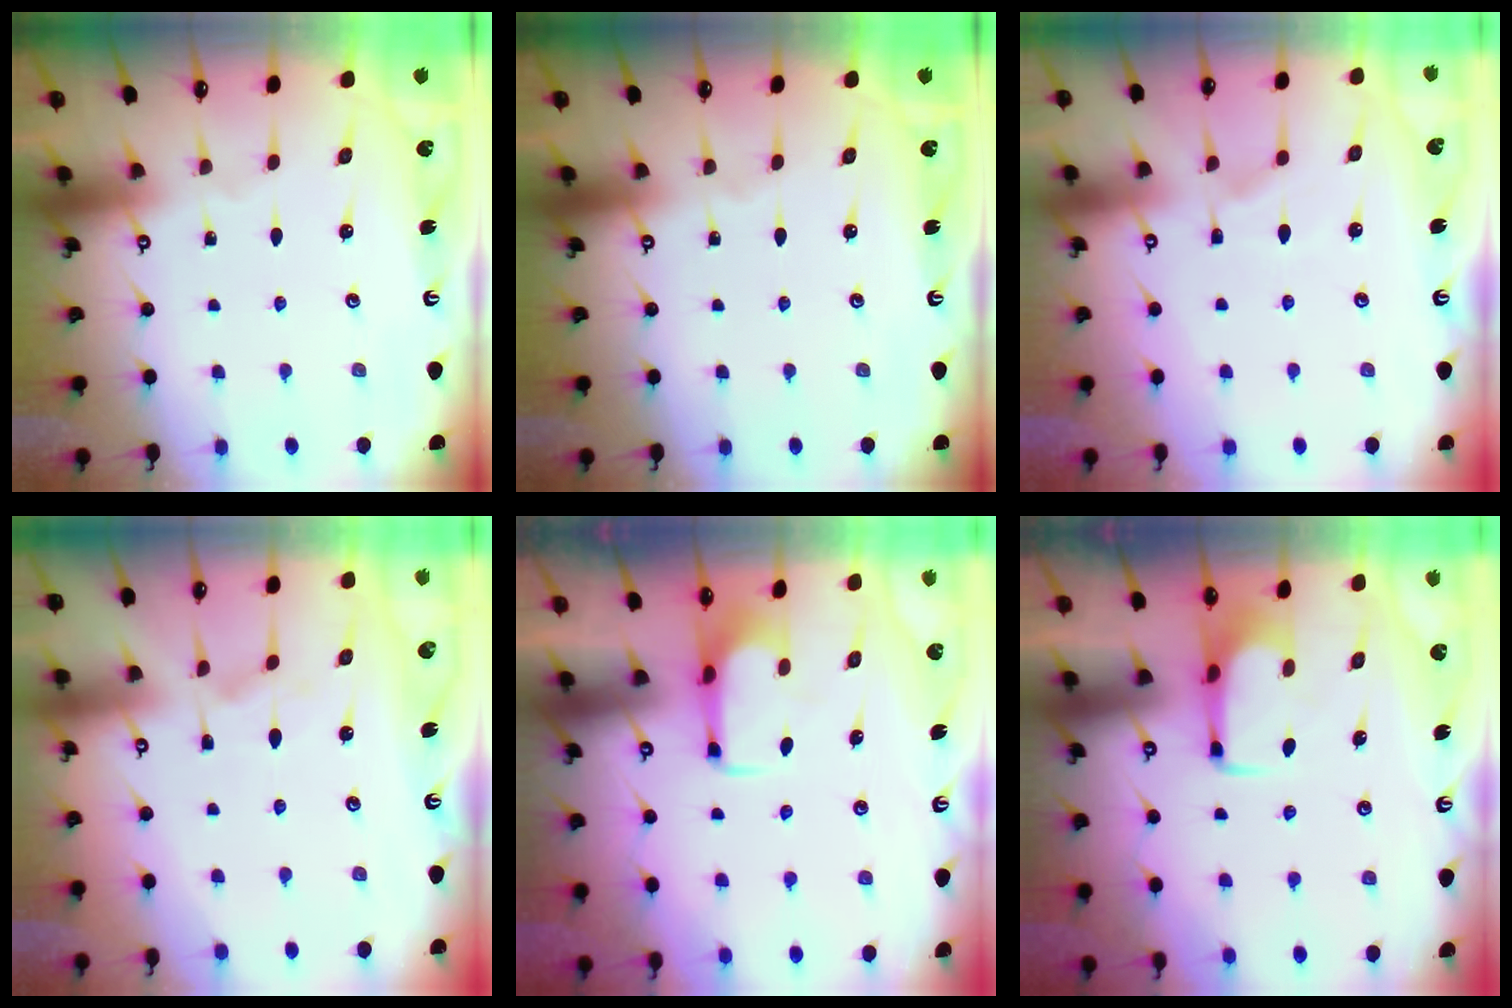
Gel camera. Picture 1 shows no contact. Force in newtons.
{"total": 0.0}
{"total": 1.7, "press": 1.1, "slide": 1.2}
{"total": 2.2, "press": 2.0, "slide": 1.0}
{"total": 1.9, "press": 1.8, "slide": 0.6}
{"total": 1.7, "press": 1.6, "slide": 0.5}